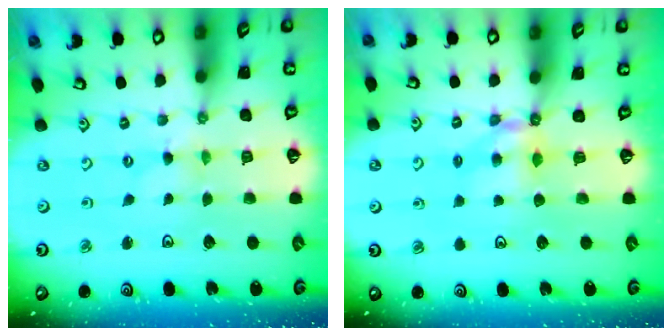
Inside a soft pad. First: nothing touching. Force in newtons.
{"total": 6.4, "press": 6.3, "slide": 0.5}